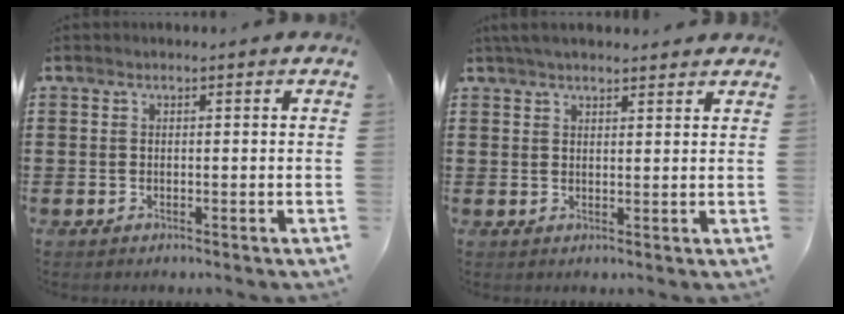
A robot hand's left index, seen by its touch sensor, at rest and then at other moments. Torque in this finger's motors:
{"motor_torque": [2.14, 0.00, 0.37, 0.08]}